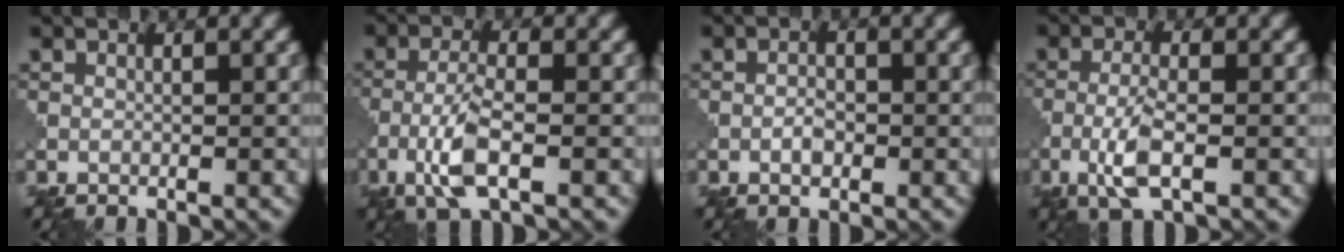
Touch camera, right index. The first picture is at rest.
{"total": 4.5, "force": [-2.0, 1.2, 3.9], "torque": [-0.084, 0.002, -0.045]}
{"total": 1.5, "force": [-0.5, 0.8, 1.1], "torque": [-0.020, 0.003, -0.012]}
{"total": 3.8, "force": [-1.4, 1.0, 3.4], "torque": [-0.073, 0.000, -0.033]}